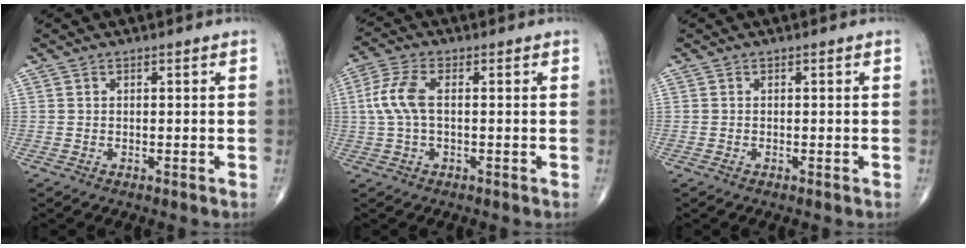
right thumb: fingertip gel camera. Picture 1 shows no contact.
{"total": 6.7, "force": [0.4, 3.1, 6.0], "torque": [-0.153, 0.016, 0.004]}
{"total": 0.0}